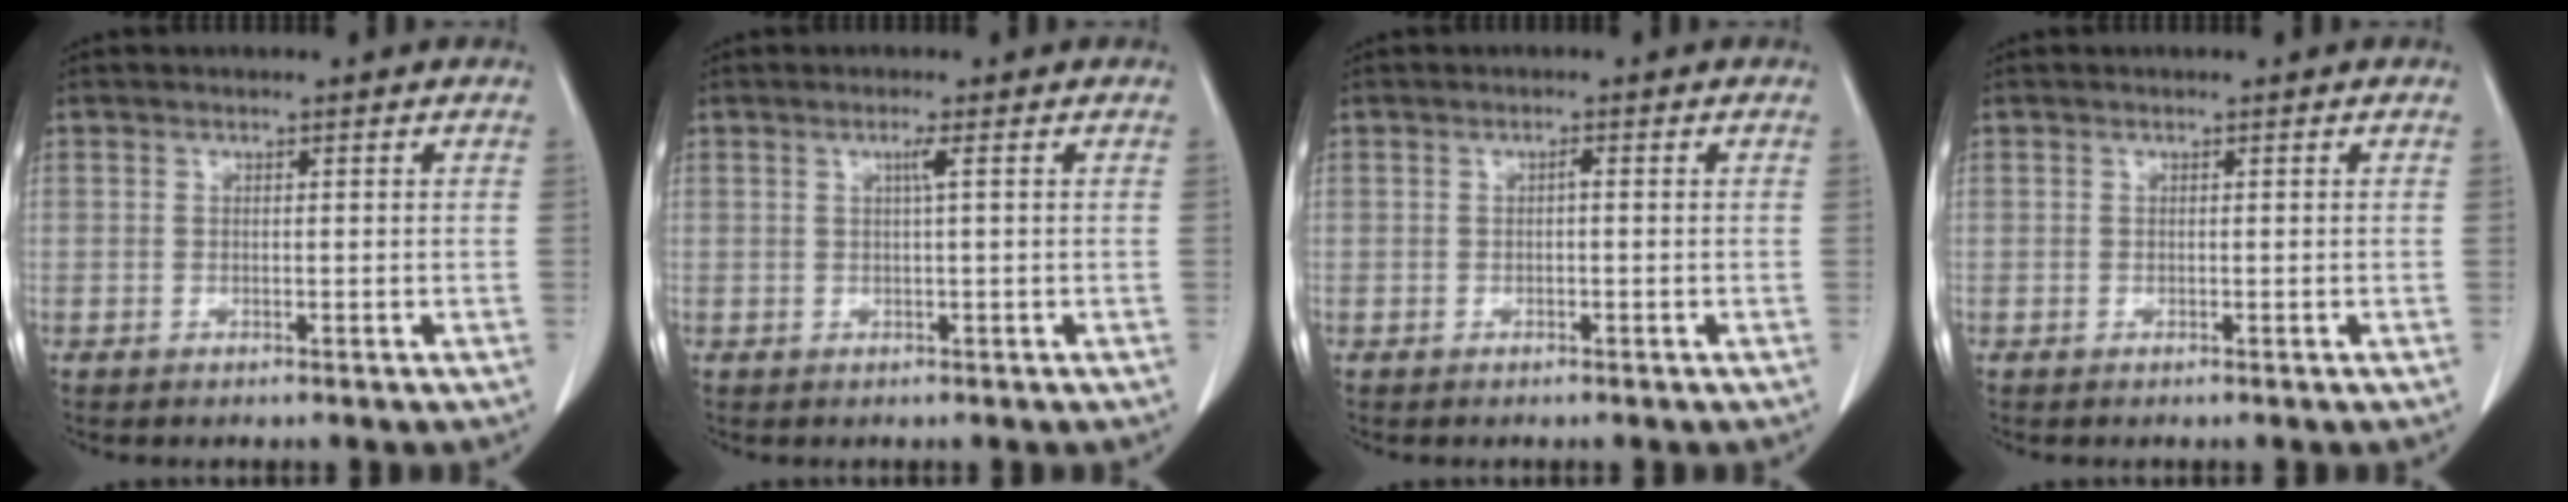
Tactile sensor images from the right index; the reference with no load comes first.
{"total": 1.3, "force": [0.4, -0.4, 1.2], "torque": [-0.026, 0.000, 0.008]}
{"total": 0.6, "force": [-0.1, 0.1, 0.5], "torque": [-0.009, 0.002, -0.001]}
{"total": 0.0}